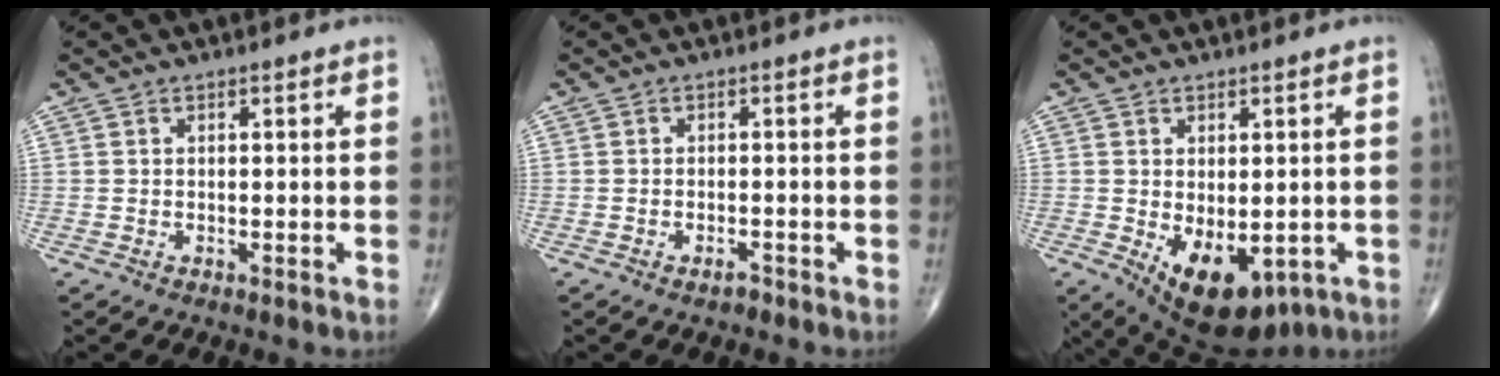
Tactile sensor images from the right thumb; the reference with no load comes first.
{"total": 1.5, "force": [-1.1, 0.5, 0.9], "torque": [-0.017, 0.002, -0.019]}
{"total": 12.2, "force": [-3.6, 6.7, 9.5], "torque": [-0.130, -0.007, -0.030]}